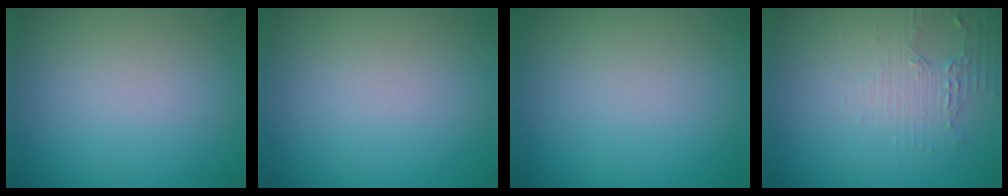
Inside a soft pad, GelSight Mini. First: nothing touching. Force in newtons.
{"total": 0.0}
{"total": 0.0}
{"total": 1.8, "press": 1.8, "slide": 0.4}